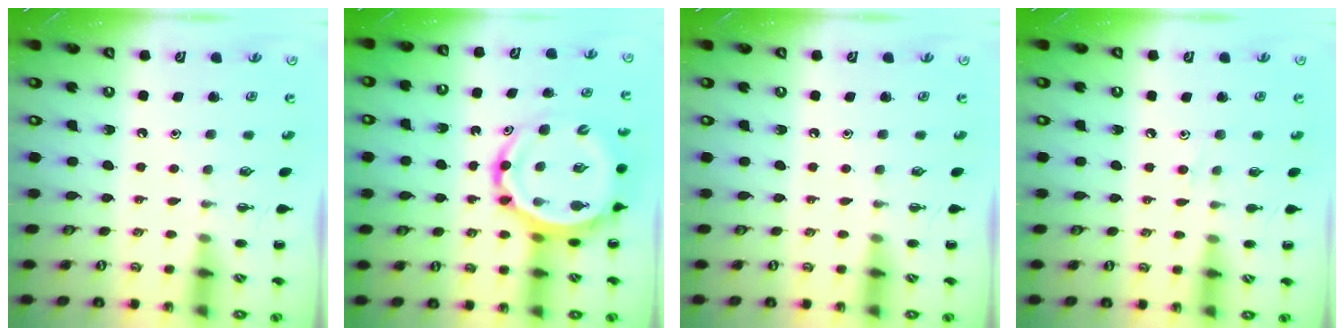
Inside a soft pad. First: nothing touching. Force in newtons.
{"total": 12.3, "press": 11.8, "slide": 3.4}
{"total": 0.0}
{"total": 5.6, "press": 5.3, "slide": 1.9}